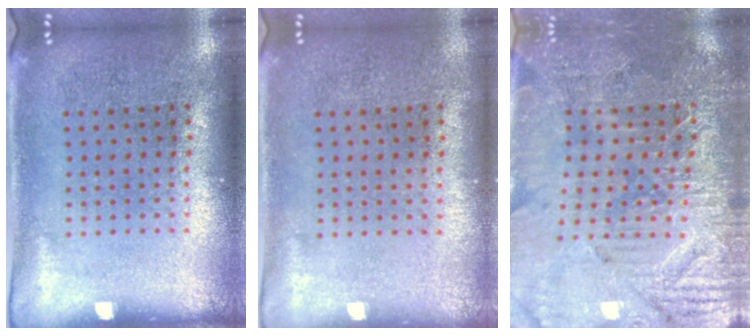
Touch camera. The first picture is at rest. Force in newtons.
{"total": 0.0}
{"total": 3.3, "press": 3.3, "slide": 0.4}